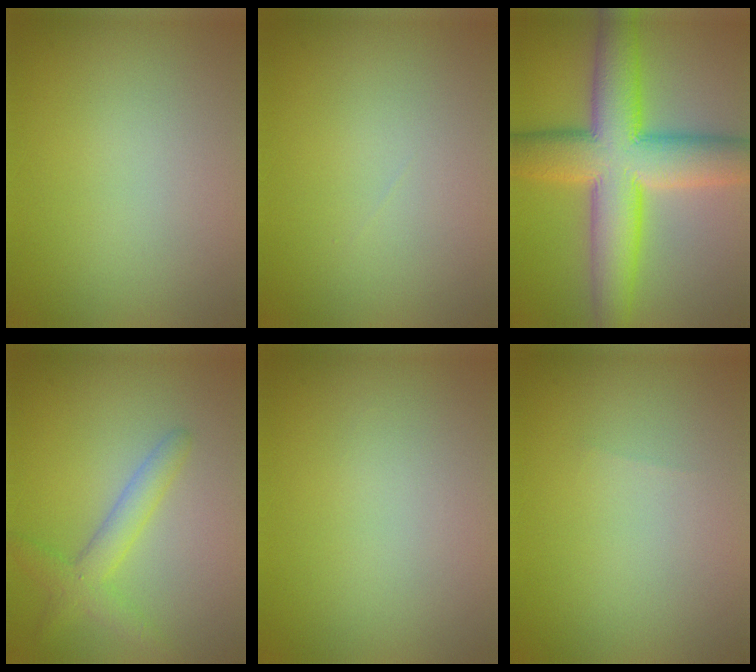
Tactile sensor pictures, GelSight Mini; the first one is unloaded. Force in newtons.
{"total": 0.0}
{"total": 11.7, "press": 11.7, "slide": 0.2}
{"total": 2.8, "press": 2.8, "slide": 0.1}
{"total": 0.0}
{"total": 0.0}